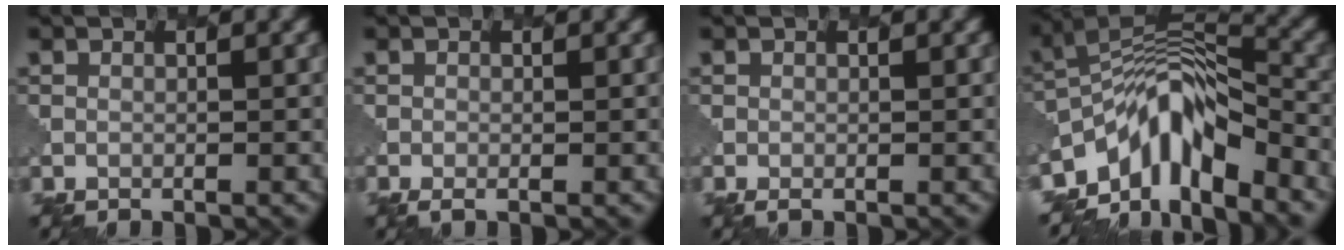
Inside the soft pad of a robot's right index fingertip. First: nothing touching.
{"total": 1.0, "force": [-0.5, 0.3, 0.8], "torque": [-0.017, -0.002, -0.010]}
{"total": 0.7, "force": [-0.3, 0.2, 0.6], "torque": [-0.010, -0.001, -0.006]}
{"total": 8.6, "force": [-5.4, 3.6, 5.7], "torque": [-0.078, 0.004, -0.110]}